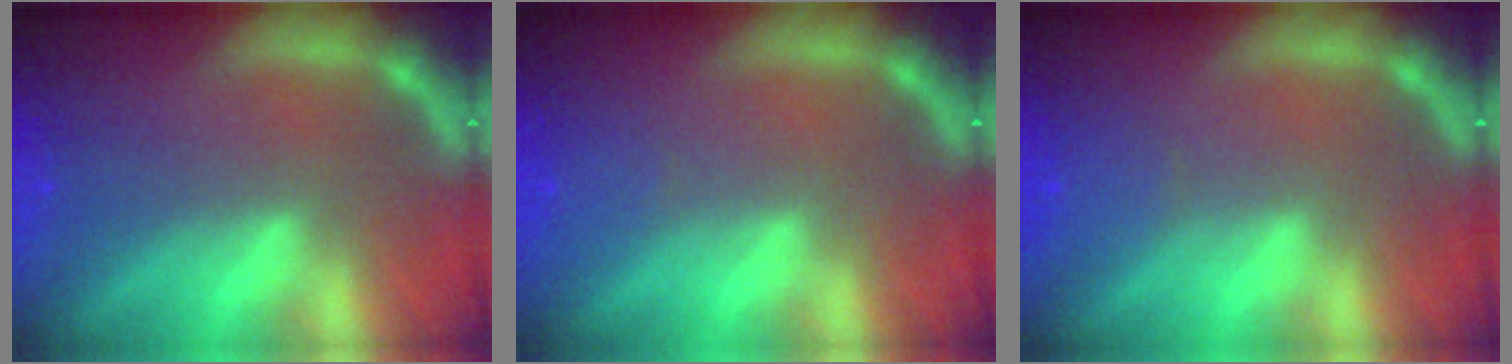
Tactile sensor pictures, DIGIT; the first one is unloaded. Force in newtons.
{"total": 1.0}
{"total": 1.4}